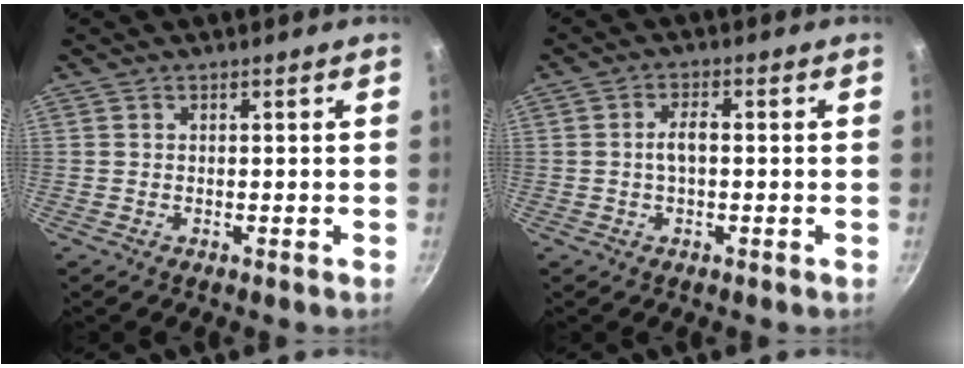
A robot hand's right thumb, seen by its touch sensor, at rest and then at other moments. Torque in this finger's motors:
{"motor_torque": [0.03, 0.67, 0.46, 0.25, 0.03]}